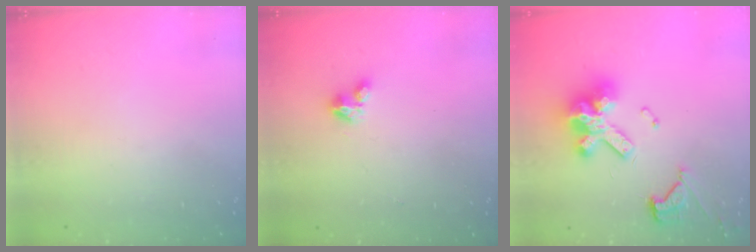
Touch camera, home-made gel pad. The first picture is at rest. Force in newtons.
{"total": 2.8, "press": 2.8, "slide": 0.2}
{"total": 15.0, "press": 14.9, "slide": 1.6}